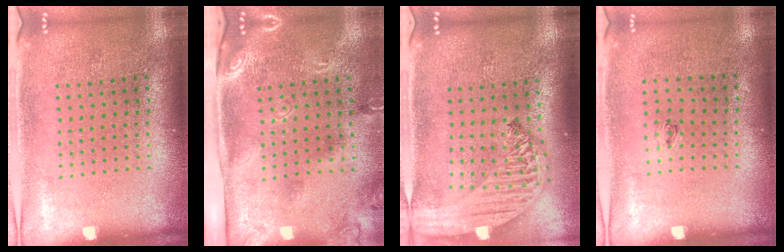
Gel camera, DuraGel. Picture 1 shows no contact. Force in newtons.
{"total": 2.5, "press": 1.7, "slide": 1.8}
{"total": 2.7, "press": 2.2, "slide": 1.5}
{"total": 0.5, "press": 0.1, "slide": 0.5}